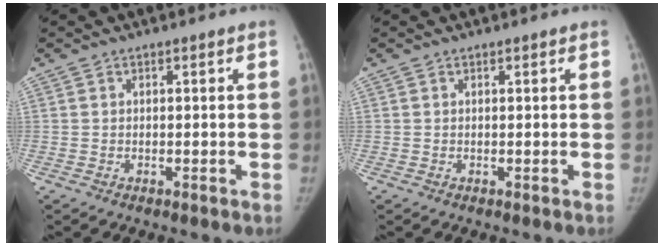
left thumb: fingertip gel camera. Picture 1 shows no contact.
{"total": 0.0}